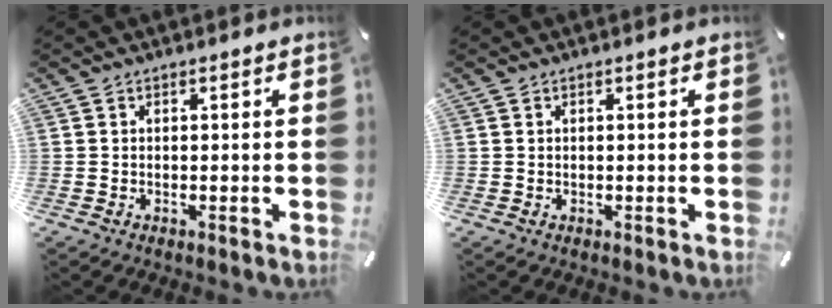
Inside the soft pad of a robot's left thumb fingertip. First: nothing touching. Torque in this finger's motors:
{"motor_torque": [0.00, 0.00, 0.00, 0.00, 0.00]}